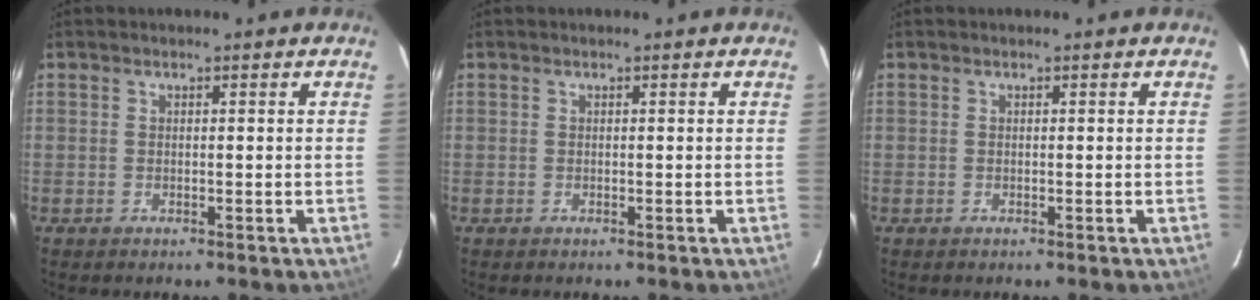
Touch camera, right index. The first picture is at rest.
{"total": 0.0}
{"total": 0.0}